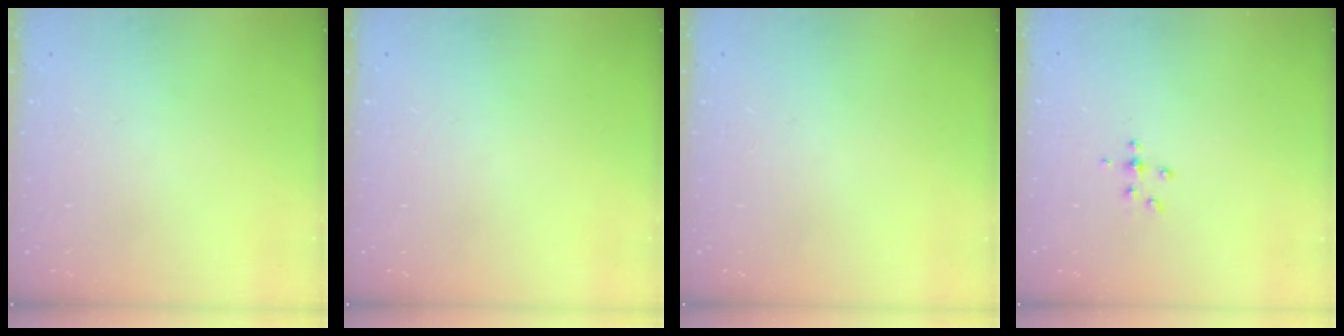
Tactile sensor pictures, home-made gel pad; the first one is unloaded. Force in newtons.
{"total": 0.0}
{"total": 0.0}
{"total": 4.9, "press": 4.5, "slide": 1.9}